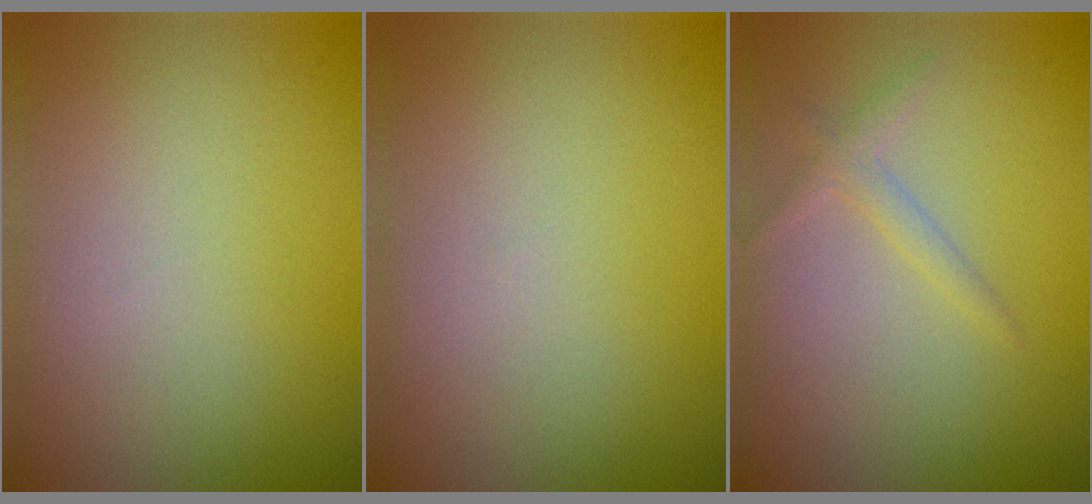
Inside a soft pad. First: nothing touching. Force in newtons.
{"total": 0.0}
{"total": 1.4, "press": 1.4, "slide": 0.1}